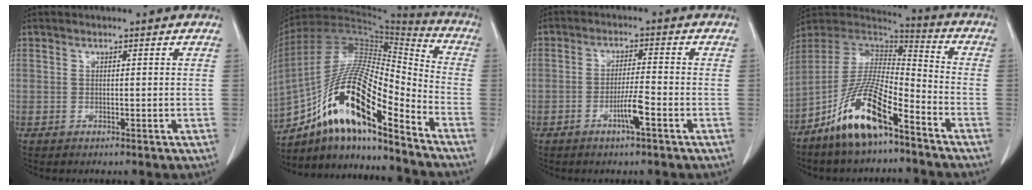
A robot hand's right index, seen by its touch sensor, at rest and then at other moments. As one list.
[{"total": 19.4, "force": [-11.9, 3.5, 14.9], "torque": [-0.297, 0.004, -0.210]}, {"total": 4.2, "force": [-2.0, -0.1, 3.7], "torque": [-0.071, -0.004, -0.038]}, {"total": 14.4, "force": [-9.1, 3.2, 10.7], "torque": [-0.209, -0.003, -0.167]}]